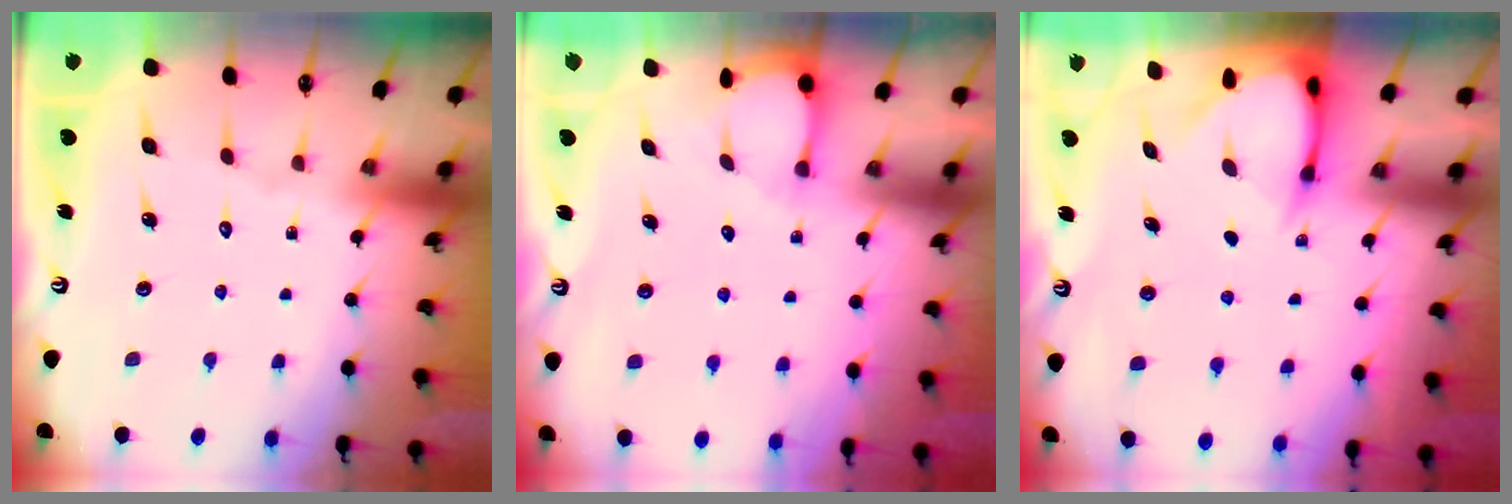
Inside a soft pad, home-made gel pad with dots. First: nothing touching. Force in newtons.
{"total": 2.0, "press": 2.0, "slide": 0.3}
{"total": 3.7, "press": 3.7, "slide": 0.4}